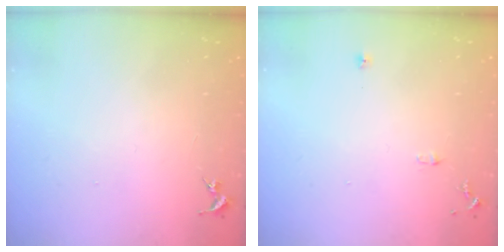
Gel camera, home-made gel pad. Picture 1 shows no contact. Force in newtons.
{"total": 6.1, "press": 6.1, "slide": 0.7}